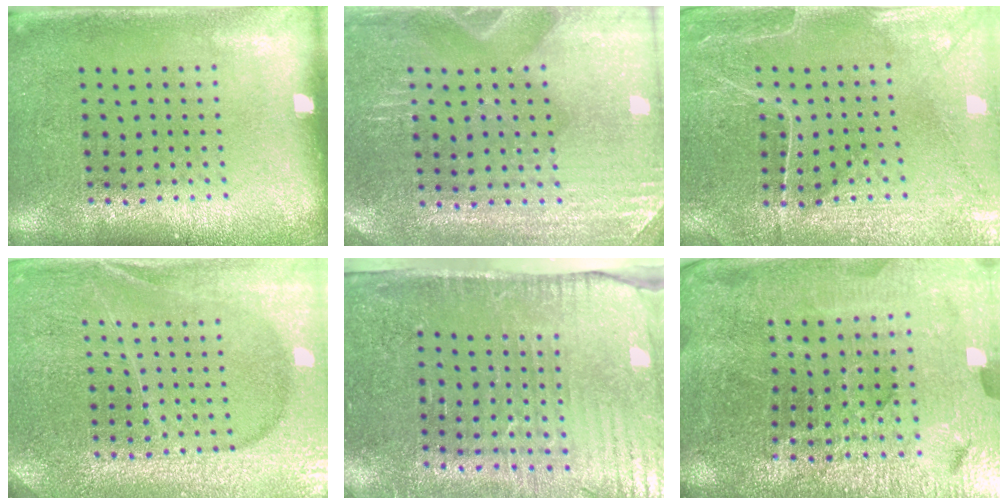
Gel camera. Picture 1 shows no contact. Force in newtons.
{"total": 3.0, "press": 3.0, "slide": 0.2}
{"total": 1.1, "press": 1.0, "slide": 0.4}
{"total": 4.2, "press": 4.0, "slide": 1.2}
{"total": 4.3, "press": 3.7, "slide": 2.1}
{"total": 5.5, "press": 5.1, "slide": 2.0}